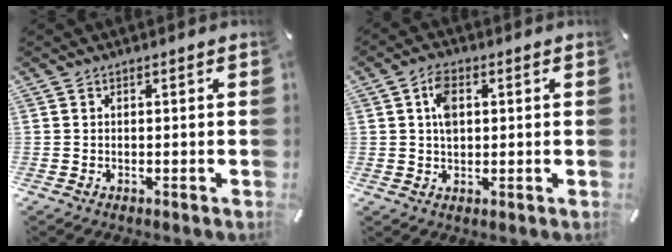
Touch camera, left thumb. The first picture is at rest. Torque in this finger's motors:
{"motor_torque": [0.07, 0.01, 0.41, -0.55, 0.19]}